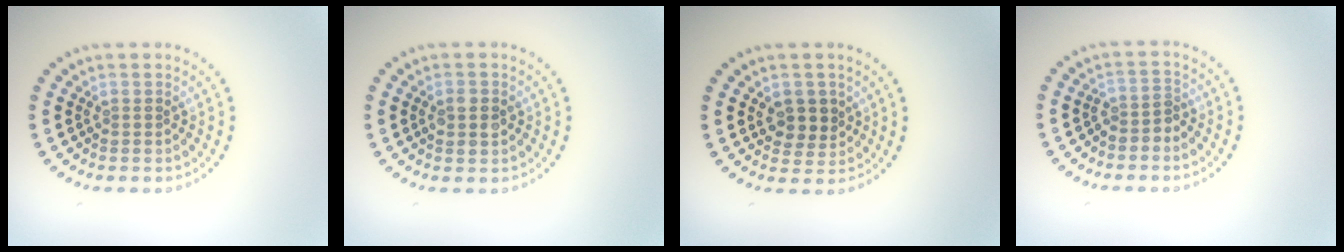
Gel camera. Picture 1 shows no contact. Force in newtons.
{"total": 2.4, "press": 2.4, "slide": 0.0}
{"total": 2.5, "press": 2.3, "slide": 0.9}
{"total": 1.8, "press": 1.5, "slide": 1.1}